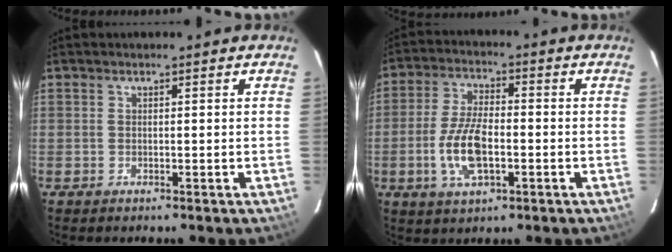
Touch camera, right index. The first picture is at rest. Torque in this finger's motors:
{"motor_torque": [1.45, -0.35, 0.51, 0.17]}